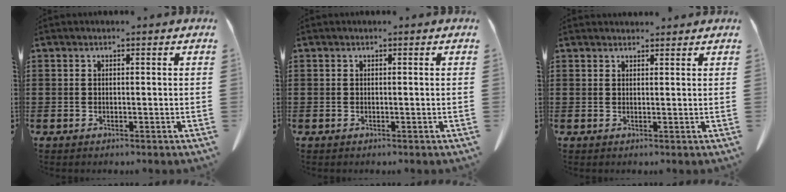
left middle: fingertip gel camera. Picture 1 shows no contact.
{"total": 0.0}
{"total": 1.3, "force": [1.3, 0.3, 0.1], "torque": [0.003, -0.002, 0.023]}